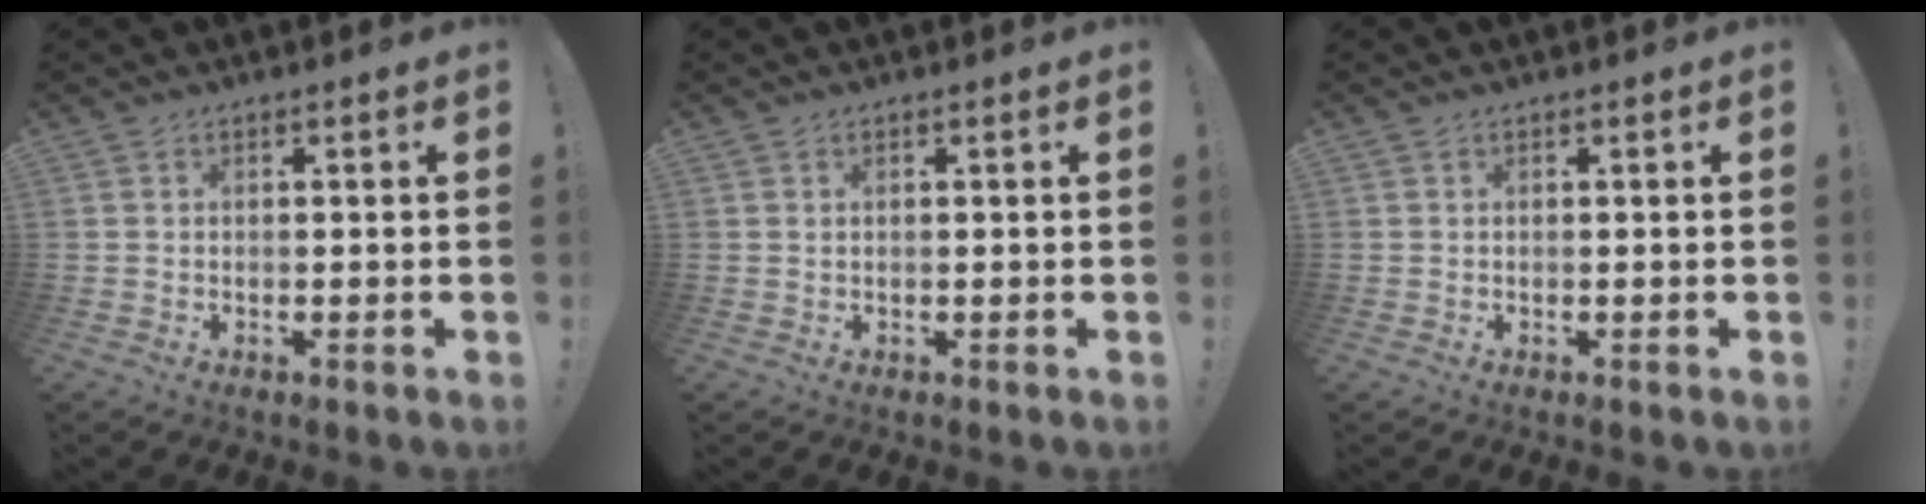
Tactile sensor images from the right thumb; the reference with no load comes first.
{"total": 0.5, "force": [0.5, 0.0, 0.2], "torque": [-0.003, 0.000, 0.009]}
{"total": 0.0}